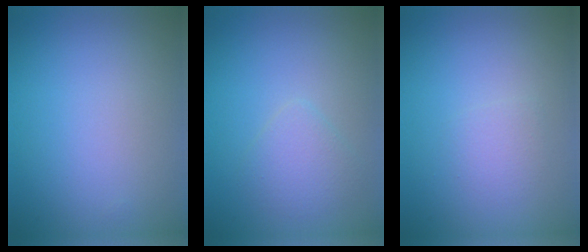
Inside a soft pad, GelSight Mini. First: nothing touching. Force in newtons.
{"total": 2.0, "press": 1.9, "slide": 0.1}
{"total": 1.2, "press": 1.2, "slide": 0.0}